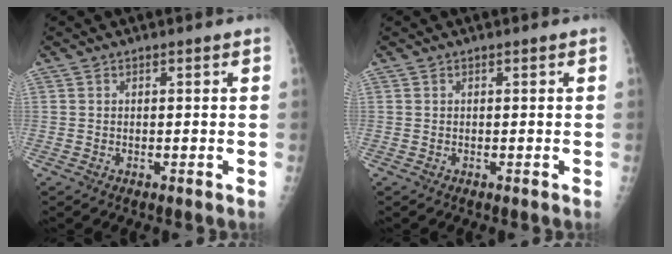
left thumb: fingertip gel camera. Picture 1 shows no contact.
{"total": 0.0}